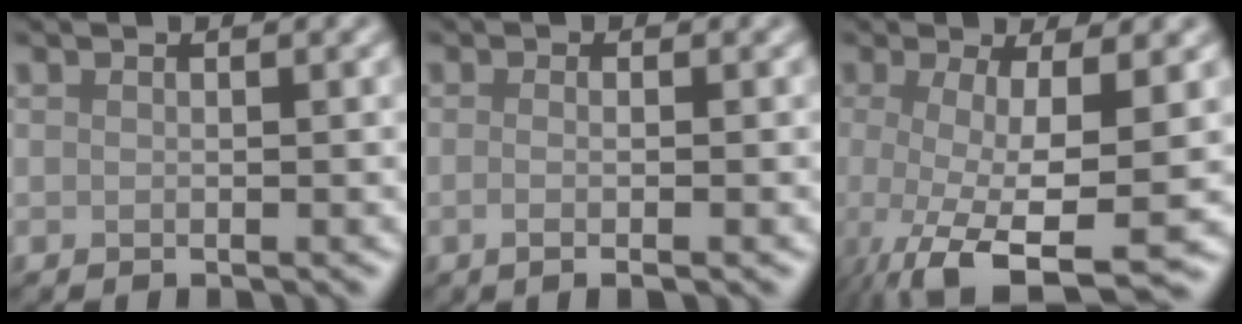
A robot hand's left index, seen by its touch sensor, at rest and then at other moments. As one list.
[{"total": 2.6, "force": [-0.3, 1.0, 2.4], "torque": [-0.023, -0.006, -0.016]}, {"total": 9.6, "force": [-2.7, 2.5, 8.9], "torque": [-0.145, -0.021, -0.044]}]